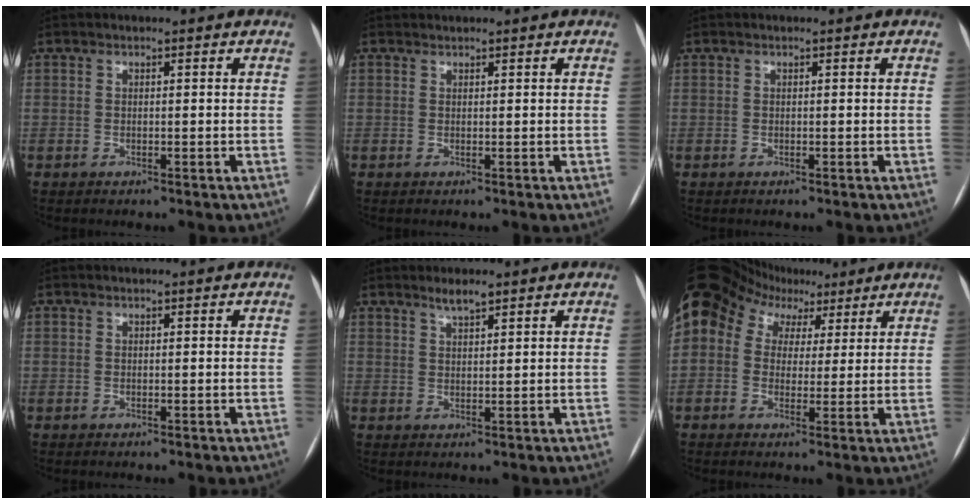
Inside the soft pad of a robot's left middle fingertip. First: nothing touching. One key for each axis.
{"total": 2.0, "fx": -0.1, "fy": -1.6, "fz": -1.1, "tx": 0.015, "ty": 0.002, "tz": 0.005}
{"total": 0.0}
{"total": 0.0}
{"total": 2.4, "fx": 1.9, "fy": 0.3, "fz": 1.4, "tx": -0.029, "ty": 0.002, "tz": 0.036}
{"total": 14.2, "fx": 7.3, "fy": 10.2, "fz": 6.6, "tx": -0.154, "ty": 0.080, "tz": 0.132}